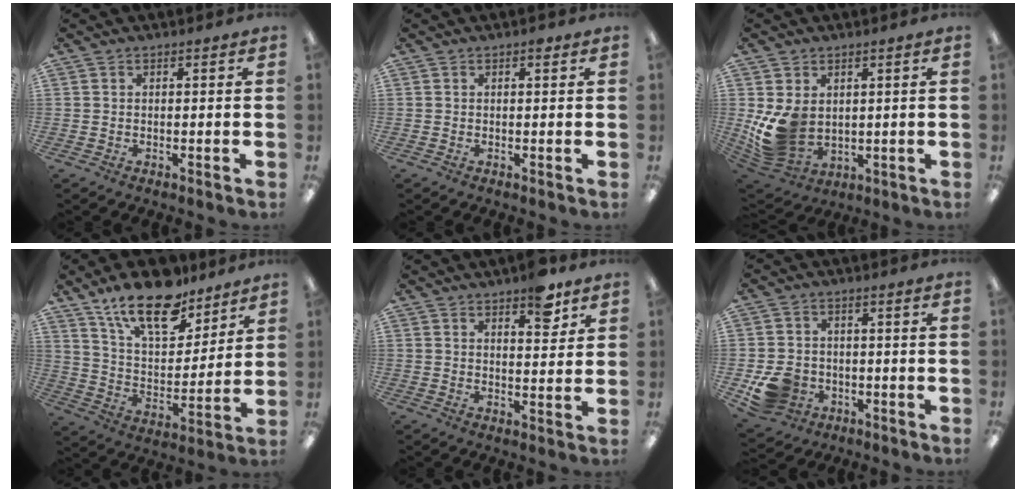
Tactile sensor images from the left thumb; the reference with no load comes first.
{"total": 1.0, "force": [0.6, 0.4, 0.7], "torque": [-0.009, 0.000, 0.008]}
{"total": 11.9, "force": [1.1, 9.1, 7.6], "torque": [-0.165, -0.009, 0.026]}
{"total": 18.9, "force": [13.6, 8.3, 10.2], "torque": [-0.169, -0.073, 0.237]}
{"total": 7.2, "force": [4.9, 2.9, 4.4], "torque": [-0.042, -0.028, 0.077]}
{"total": 8.0, "force": [-2.9, 6.7, 3.4], "torque": [-0.073, 0.019, -0.047]}